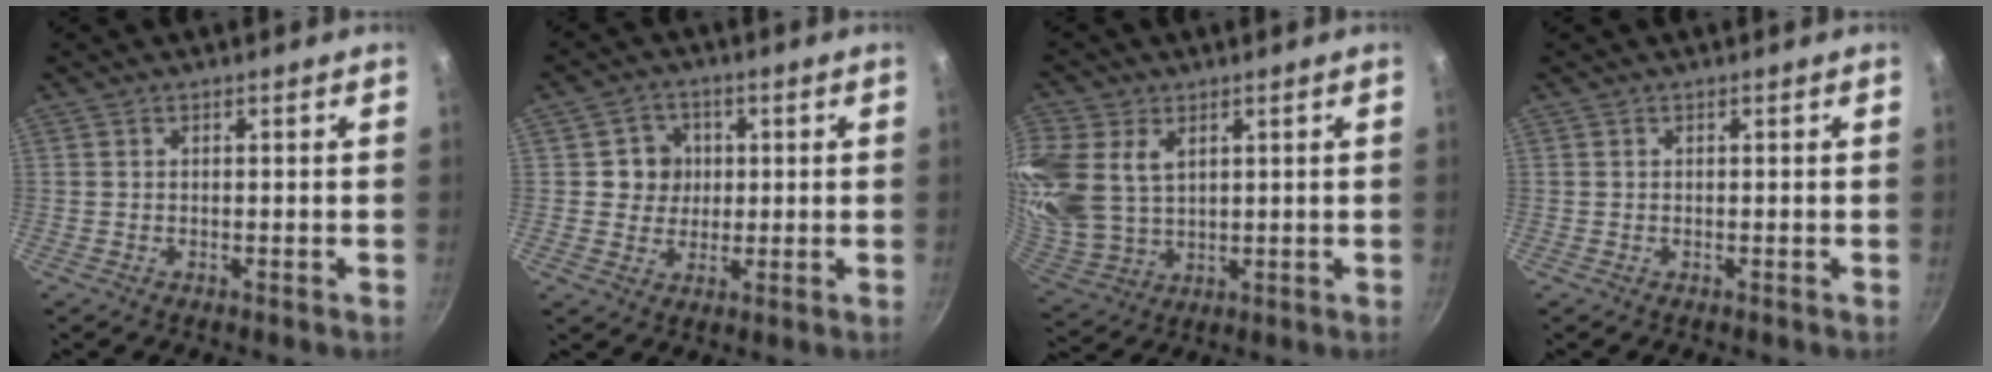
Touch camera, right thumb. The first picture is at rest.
{"total": 5.9, "force": [0.8, 5.6, 1.7], "torque": [0.015, 0.002, 0.008]}
{"total": 17.3, "force": [5.3, 12.5, 10.7], "torque": [-0.252, -0.001, 0.120]}
{"total": 0.0}